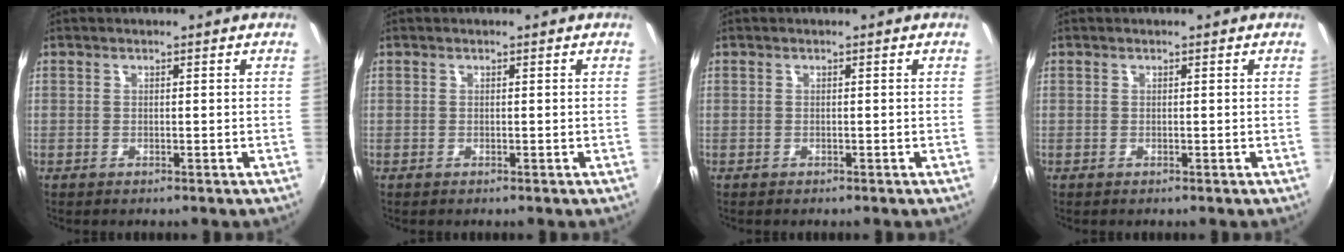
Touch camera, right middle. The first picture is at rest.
{"total": 0.0}
{"total": 0.0}
{"total": 0.0}